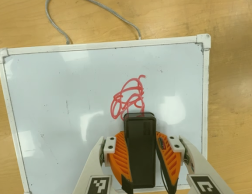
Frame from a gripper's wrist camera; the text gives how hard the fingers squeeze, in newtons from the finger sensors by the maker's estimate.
{"total": 7.3, "left": 6.7, "right": 8.0}